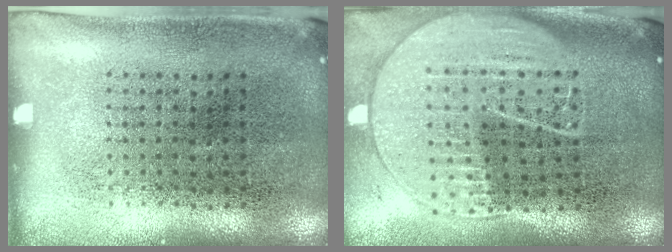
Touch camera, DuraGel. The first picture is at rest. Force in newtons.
{"total": 2.0, "press": 1.8, "slide": 1.0}